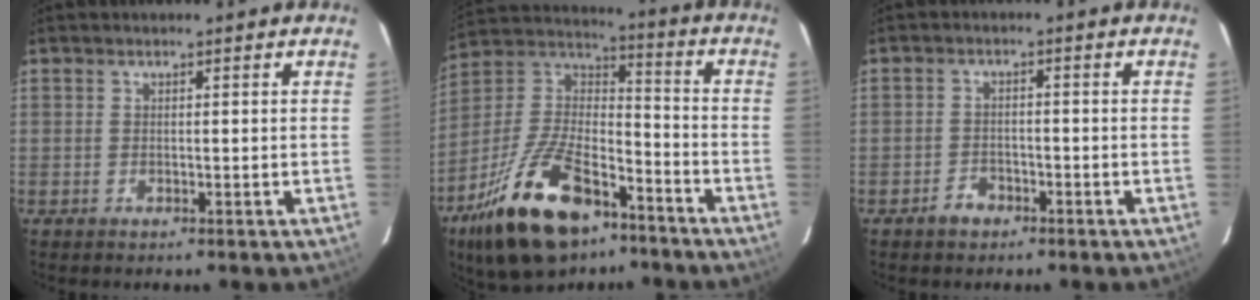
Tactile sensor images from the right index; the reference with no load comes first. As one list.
[{"total": 23.0, "force": [-13.8, 10.9, 14.7], "torque": [-0.299, -0.006, -0.234]}, {"total": 3.2, "force": [-2.2, 2.1, 0.9], "torque": [-0.021, 0.004, -0.036]}]